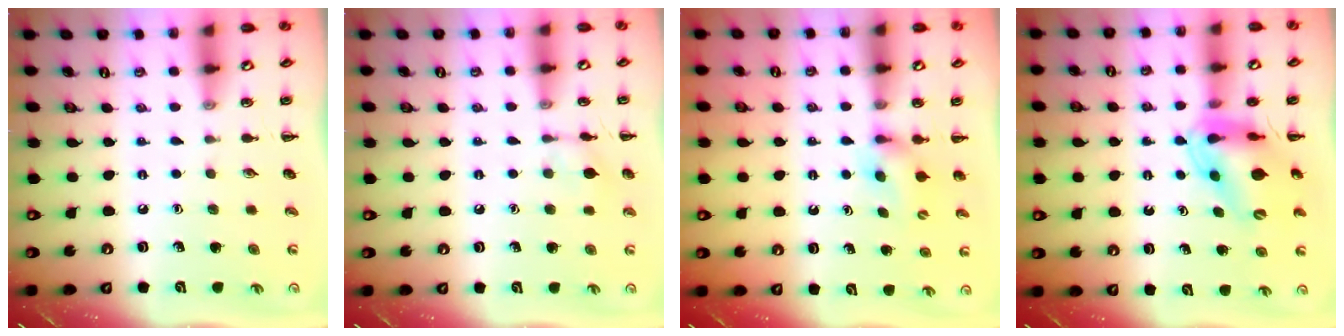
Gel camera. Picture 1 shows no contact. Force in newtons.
{"total": 7.5, "press": 7.2, "slide": 1.9}
{"total": 5.9, "press": 5.7, "slide": 1.2}
{"total": 12.1, "press": 11.6, "slide": 3.5}